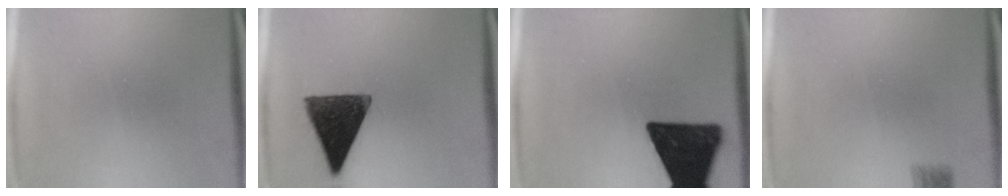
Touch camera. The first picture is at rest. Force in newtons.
{"total": 13.7}
{"total": 17.4}
{"total": 2.1}